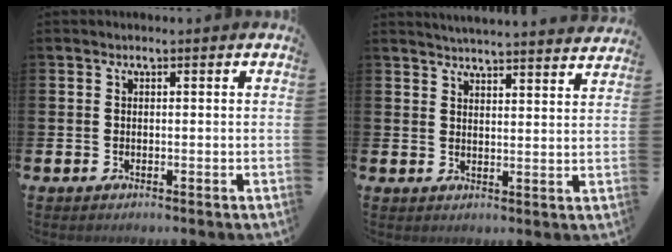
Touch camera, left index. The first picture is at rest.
{"total": 4.6, "force": [4.6, -0.5, 0.2], "torque": [-0.013, -0.031, 0.082]}